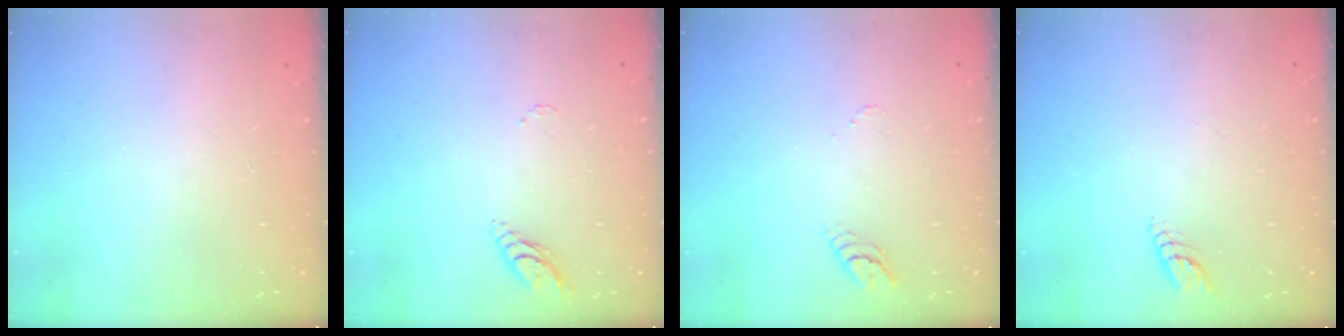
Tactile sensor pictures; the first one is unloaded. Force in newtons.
{"total": 6.0, "press": 6.0, "slide": 0.6}
{"total": 3.6, "press": 3.6, "slide": 0.4}
{"total": 3.8, "press": 3.8, "slide": 0.3}